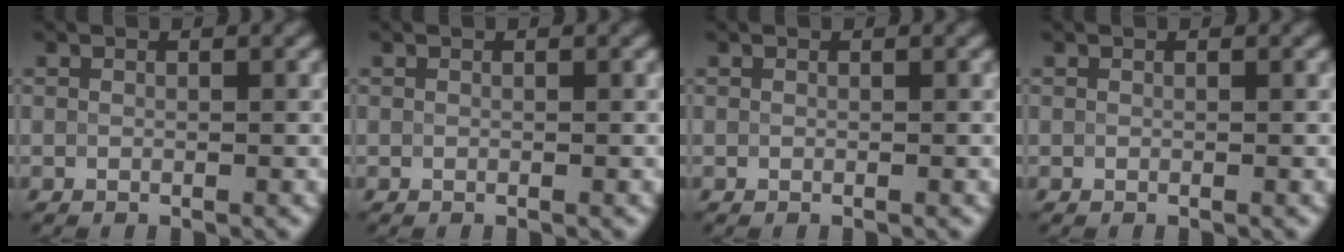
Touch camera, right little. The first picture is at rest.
{"total": 0.0}
{"total": 0.0}
{"total": 0.0}